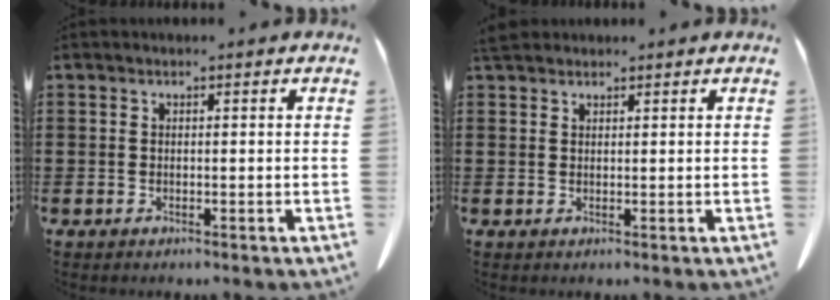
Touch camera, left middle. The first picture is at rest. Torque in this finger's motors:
{"motor_torque": [1.19, 0.95, 0.03, 0.06]}